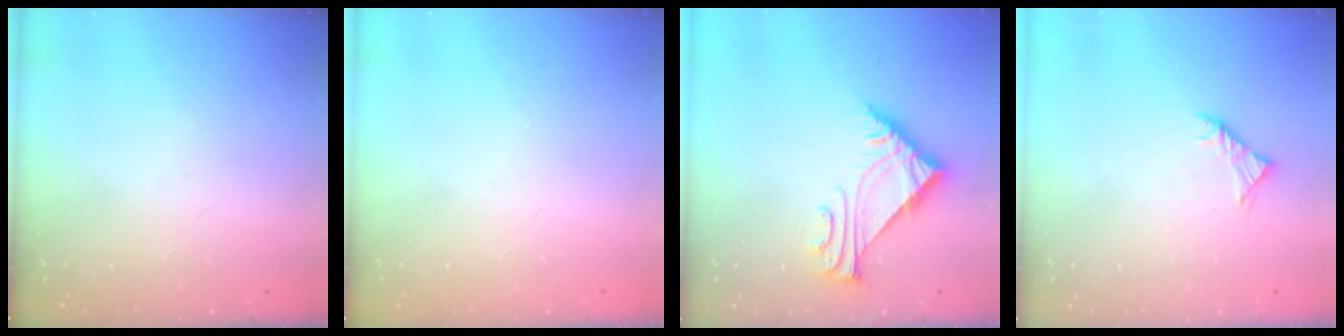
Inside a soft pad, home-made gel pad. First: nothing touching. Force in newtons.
{"total": 0.0}
{"total": 6.0, "press": 6.0, "slide": 0.1}
{"total": 2.9, "press": 2.8, "slide": 0.8}